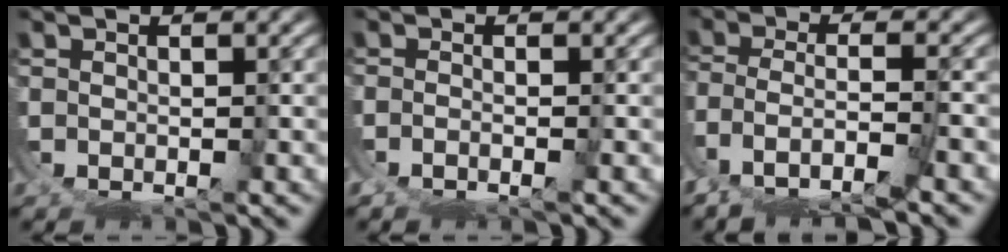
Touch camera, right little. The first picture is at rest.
{"total": 2.1, "force": [-1.5, 0.6, 1.4], "torque": [-0.032, -0.015, -0.016]}
{"total": 3.2, "force": [-1.9, 1.1, 2.5], "torque": [-0.077, -0.030, -0.013]}